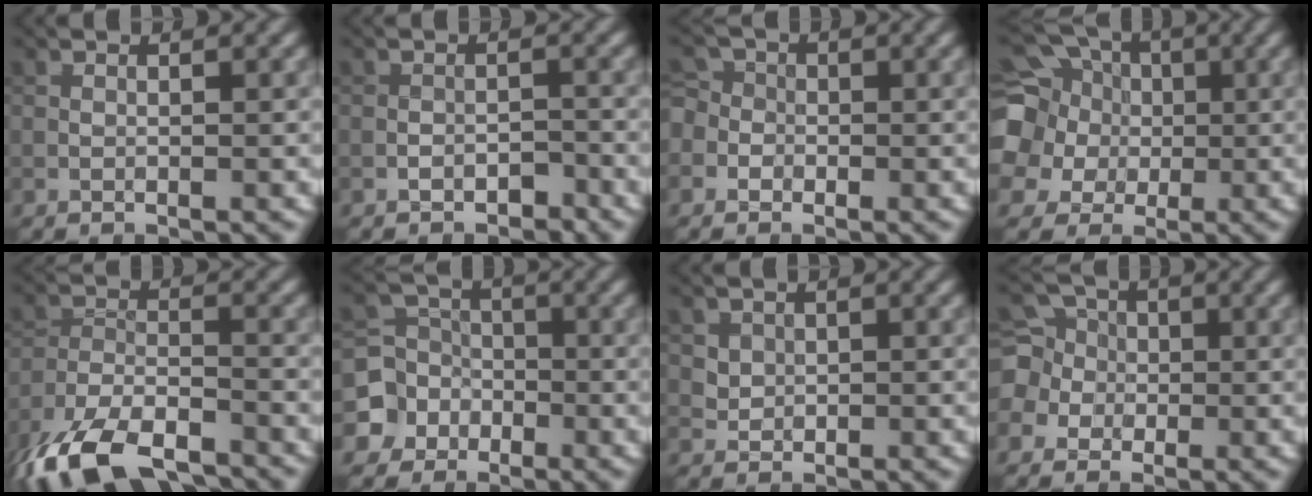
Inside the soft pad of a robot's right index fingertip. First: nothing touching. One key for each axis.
{"total": 1.0, "fx": -0.9, "fy": 0.5, "fz": 0.3, "tx": -0.001, "ty": 0.004, "tz": -0.012}
{"total": 4.4, "fx": -1.0, "fy": 4.0, "fz": 1.4, "tx": -0.013, "ty": 0.017, "tz": -0.051}
{"total": 13.5, "fx": 2.7, "fy": 12.0, "fz": 5.6, "tx": -0.161, "ty": 0.020, "tz": 0.022}
{"total": 11.1, "fx": -8.6, "fy": 4.0, "fz": 5.8, "tx": -0.117, "ty": -0.026, "tz": -0.155}
{"total": 6.1, "fx": -2.5, "fy": 5.5, "fz": 0.6, "tx": 0.000, "ty": 0.003, "tz": -0.074}
{"total": 1.7, "fx": 0.7, "fy": 1.5, "fz": 0.5, "tx": -0.009, "ty": -0.006, "tz": 0.030}
{"total": 6.8, "fx": 0.4, "fy": 6.4, "fz": 2.3, "tx": -0.052, "ty": 0.030, "tz": -0.034}